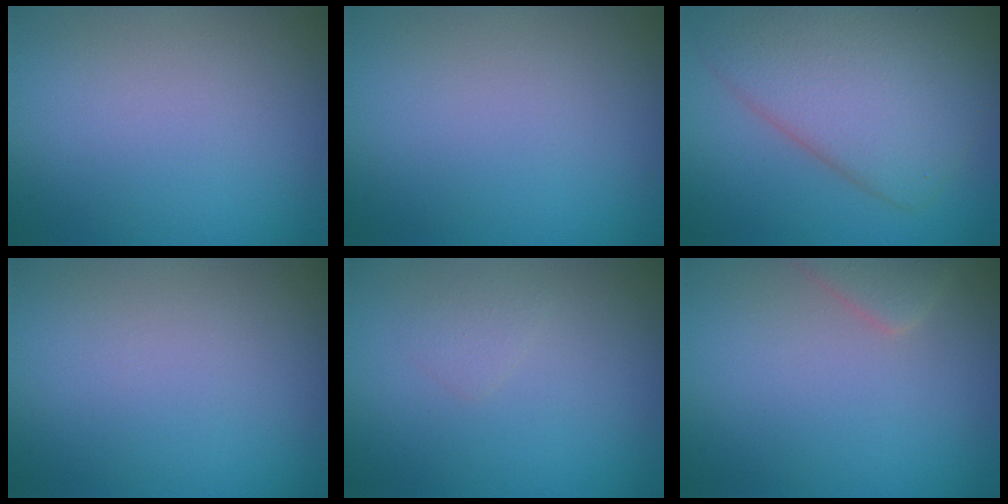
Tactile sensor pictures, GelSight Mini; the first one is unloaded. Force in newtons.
{"total": 0.0}
{"total": 7.7, "press": 7.7, "slide": 0.2}
{"total": 0.0}
{"total": 0.9, "press": 0.9, "slide": 0.0}
{"total": 2.1, "press": 2.1, "slide": 0.1}